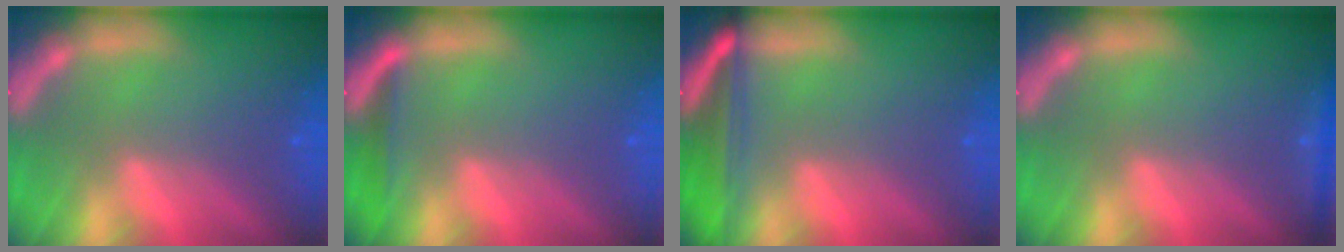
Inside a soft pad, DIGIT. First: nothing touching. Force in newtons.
{"total": 1.9}
{"total": 6.5}
{"total": 1.4}